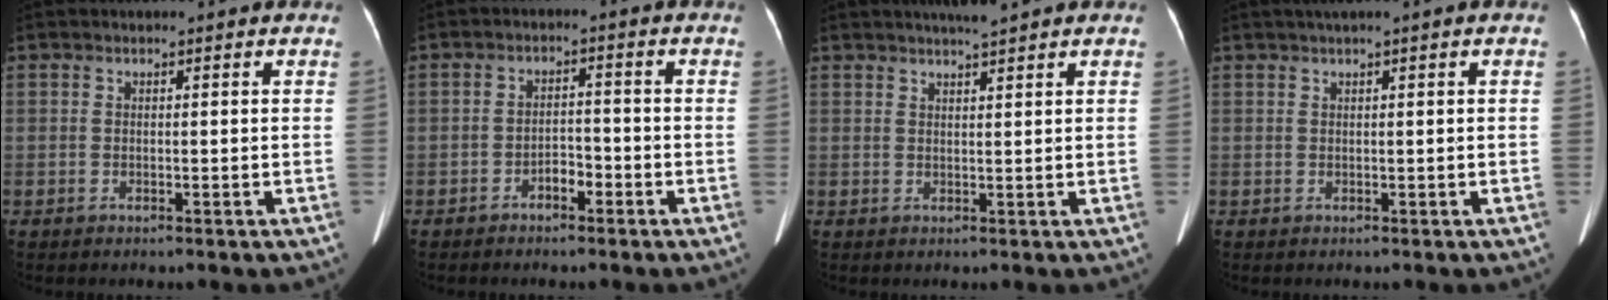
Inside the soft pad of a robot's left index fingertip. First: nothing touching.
{"total": 2.8, "force": [-1.9, 1.2, 1.7], "torque": [-0.028, 0.007, -0.034]}
{"total": 3.7, "force": [3.2, -0.4, 1.8], "torque": [-0.026, 0.010, 0.049]}
{"total": 1.9, "force": [0.9, -0.2, 1.6], "torque": [-0.038, 0.014, 0.021]}